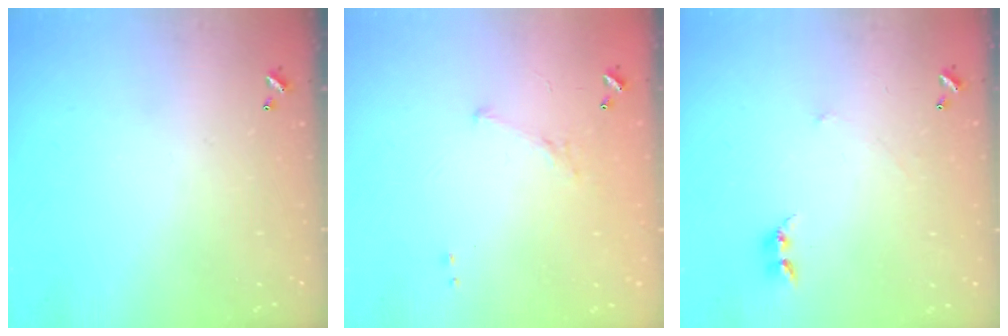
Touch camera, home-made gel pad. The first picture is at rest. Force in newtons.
{"total": 5.9, "press": 5.9, "slide": 0.8}
{"total": 2.6, "press": 2.6, "slide": 0.3}